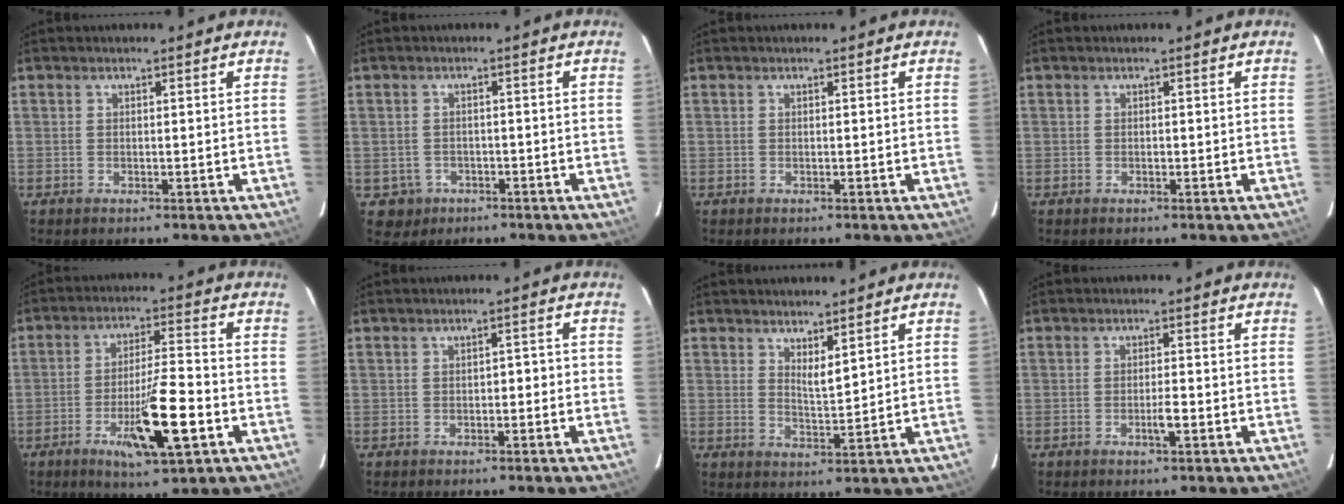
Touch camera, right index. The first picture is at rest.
{"total": 3.6, "force": [-1.4, 3.3, 0.1], "torque": [0.001, 0.010, -0.017]}
{"total": 0.0}
{"total": 0.0}
{"total": 11.6, "force": [-4.4, 1.3, 10.7], "torque": [-0.183, -0.012, -0.070]}
{"total": 1.6, "force": [-0.5, 0.8, 1.3], "torque": [-0.017, 0.010, -0.007]}
{"total": 2.8, "force": [2.0, 0.4, 2.0], "torque": [-0.039, -0.016, 0.042]}
{"total": 1.9, "force": [-0.8, 0.1, 1.7], "torque": [-0.030, -0.001, -0.013]}